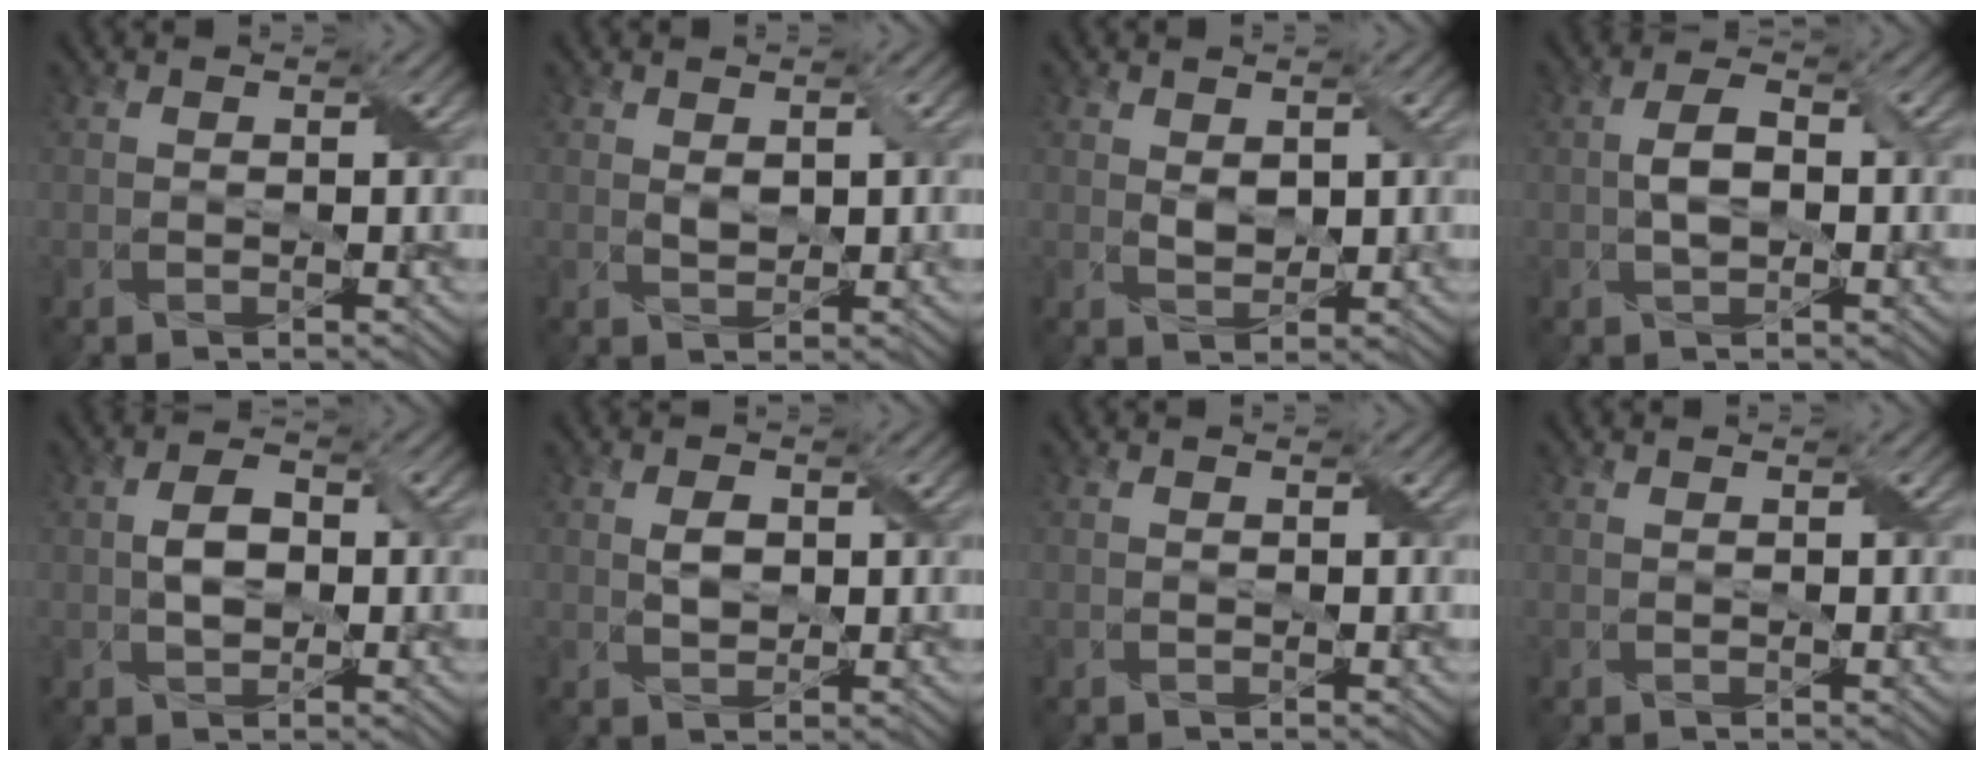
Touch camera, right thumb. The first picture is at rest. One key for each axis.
{"total": 1.9, "fx": 0.5, "fy": 1.0, "fz": 1.6, "tx": -0.033, "ty": -0.001, "tz": 0.014}
{"total": 2.0, "fx": 0.7, "fy": 1.3, "fz": 1.3, "tx": -0.030, "ty": -0.003, "tz": 0.017}
{"total": 3.8, "fx": -0.2, "fy": 2.0, "fz": 3.2, "tx": -0.069, "ty": 0.005, "tz": -0.004}
{"total": 3.6, "fx": 0.0, "fy": 2.2, "fz": 2.9, "tx": -0.063, "ty": 0.003, "tz": -0.002}
{"total": 2.3, "fx": 0.4, "fy": 1.4, "fz": 1.8, "tx": -0.039, "ty": 0.000, "tz": 0.009}
{"total": 0.0}
{"total": 0.0}